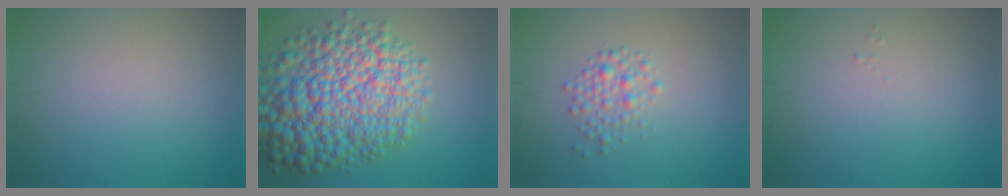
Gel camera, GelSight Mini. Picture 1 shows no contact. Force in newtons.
{"total": 12.5, "press": 12.5, "slide": 0.3}
{"total": 2.0, "press": 2.0, "slide": 0.1}
{"total": 0.0}